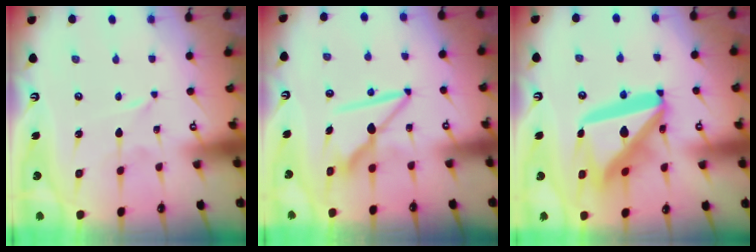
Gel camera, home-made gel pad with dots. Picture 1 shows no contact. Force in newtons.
{"total": 9.6, "press": 9.6, "slide": 0.4}
{"total": 23.1, "press": 23.0, "slide": 2.7}